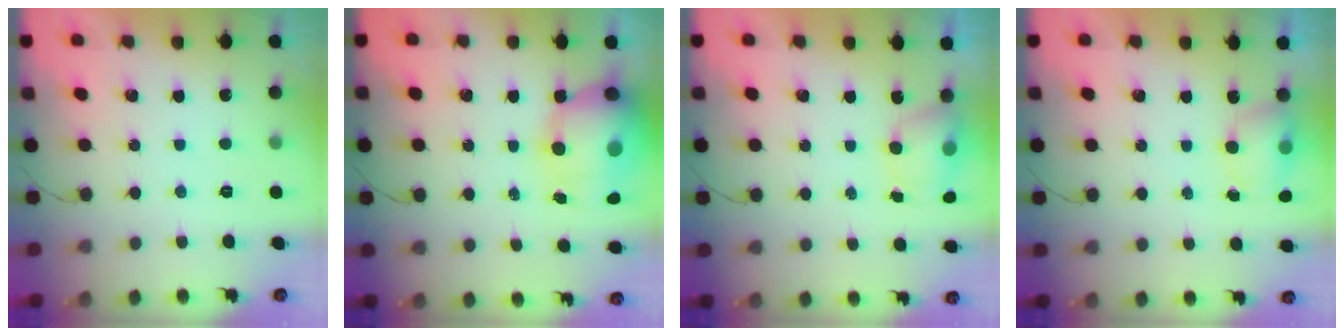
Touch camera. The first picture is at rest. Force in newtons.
{"total": 14.3, "press": 13.9, "slide": 3.3}
{"total": 5.8, "press": 5.7, "slide": 0.7}
{"total": 5.6, "press": 5.5, "slide": 0.8}